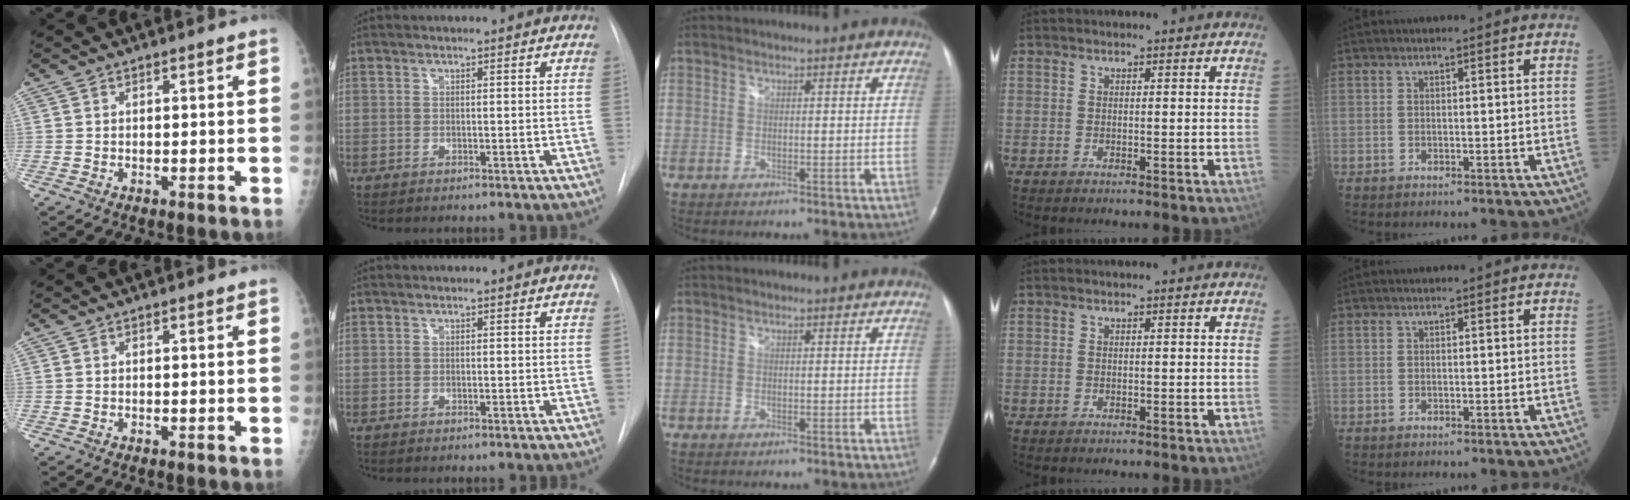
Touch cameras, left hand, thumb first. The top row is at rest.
{}